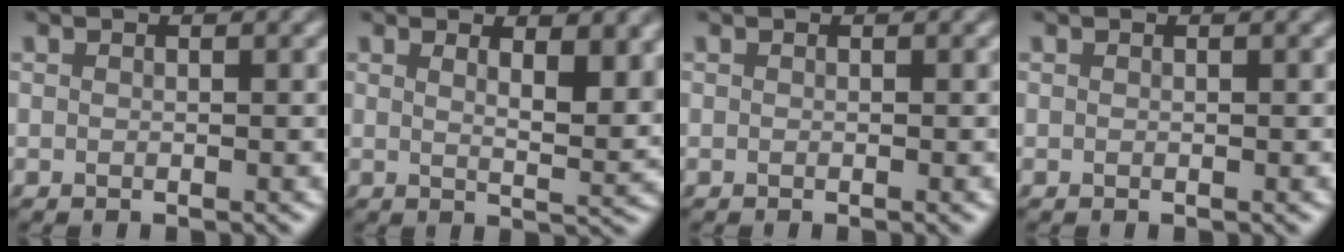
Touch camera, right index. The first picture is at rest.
{"total": 2.7, "force": [1.8, 0.0, 2.0], "torque": [-0.029, -0.011, 0.031]}
{"total": 0.0}
{"total": 0.0}